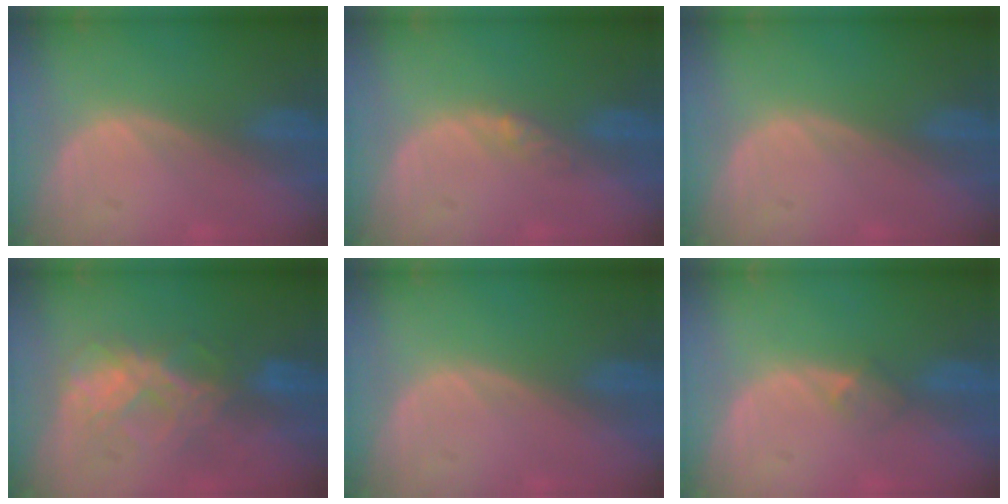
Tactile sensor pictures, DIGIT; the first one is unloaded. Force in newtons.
{"total": 2.2, "press": 1.7, "slide": 1.3}
{"total": 0.0}
{"total": 7.1, "press": 6.9, "slide": 1.7}
{"total": 0.0}
{"total": 2.0, "press": 1.6, "slide": 1.1}